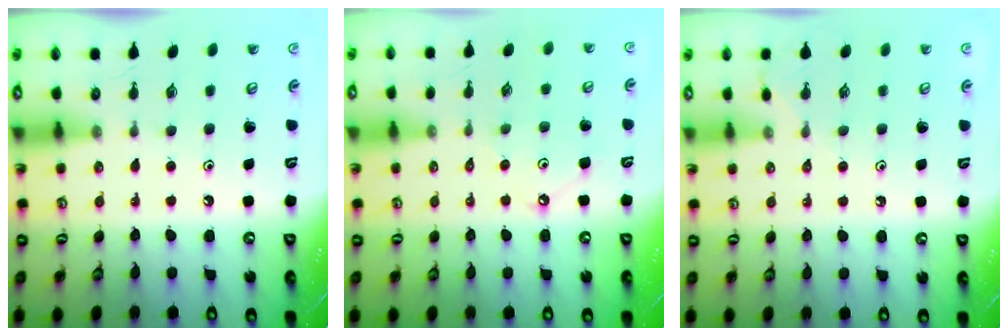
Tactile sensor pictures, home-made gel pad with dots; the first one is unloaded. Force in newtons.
{"total": 3.1, "press": 3.1, "slide": 0.4}
{"total": 2.5, "press": 2.4, "slide": 0.6}